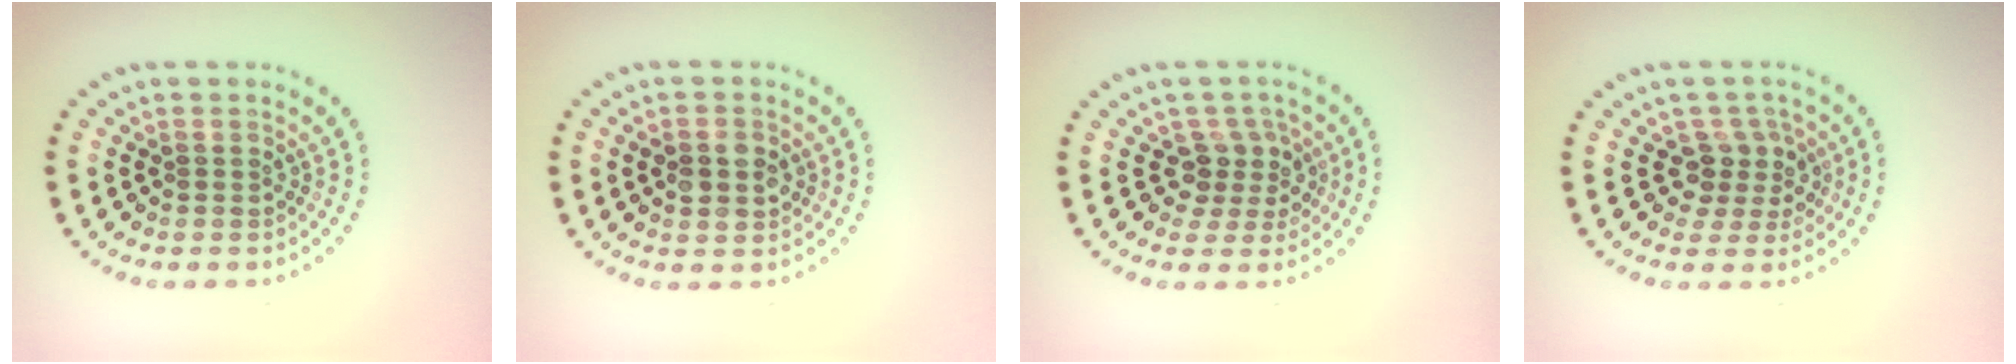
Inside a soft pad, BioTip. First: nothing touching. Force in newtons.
{"total": 2.8, "press": 2.8, "slide": 0.2}
{"total": 2.7, "press": 2.1, "slide": 1.7}
{"total": 2.7, "press": 2.1, "slide": 1.7}